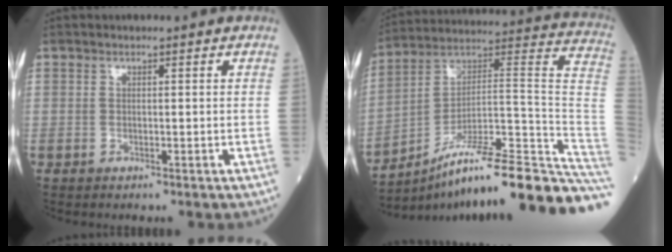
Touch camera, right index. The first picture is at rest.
{"total": 27.3, "force": [-20.5, 0.7, 18.0], "torque": [-0.152, 0.036, -0.316]}